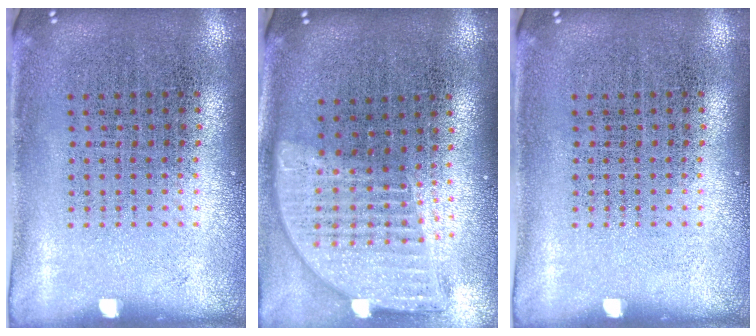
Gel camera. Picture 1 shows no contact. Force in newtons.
{"total": 1.9, "press": 1.5, "slide": 1.2}
{"total": 0.0}